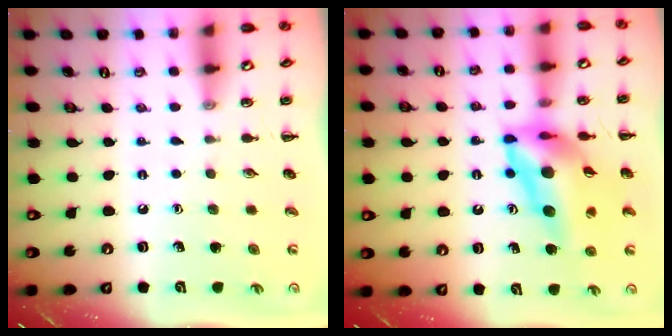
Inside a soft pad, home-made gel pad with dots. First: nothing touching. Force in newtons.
{"total": 15.8, "press": 15.0, "slide": 4.9}